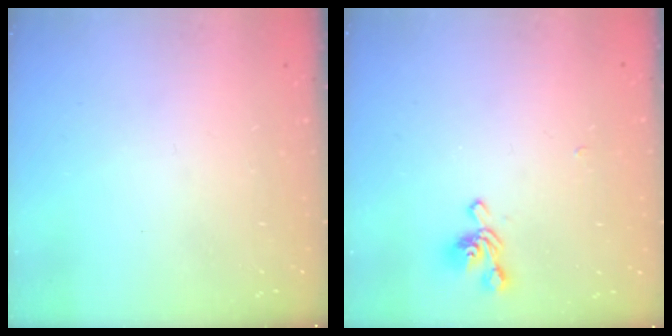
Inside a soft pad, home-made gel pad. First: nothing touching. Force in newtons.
{"total": 1.8, "press": 1.6, "slide": 0.9}